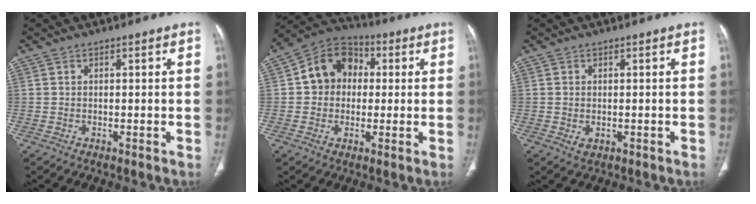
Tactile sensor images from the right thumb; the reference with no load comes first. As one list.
[{"total": 11.1, "force": [1.3, 9.2, 6.1], "torque": [-0.071, 0.024, 0.009]}, {"total": 1.6, "force": [-0.3, 1.1, 1.1], "torque": [-0.020, -0.003, 0.001]}]